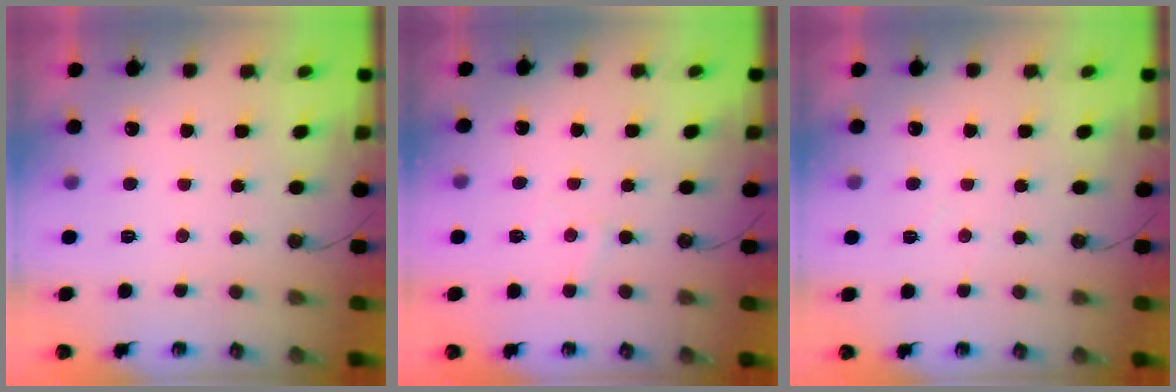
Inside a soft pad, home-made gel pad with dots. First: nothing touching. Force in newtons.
{"total": 3.9, "press": 3.8, "slide": 0.7}
{"total": 3.5, "press": 3.5, "slide": 0.5}